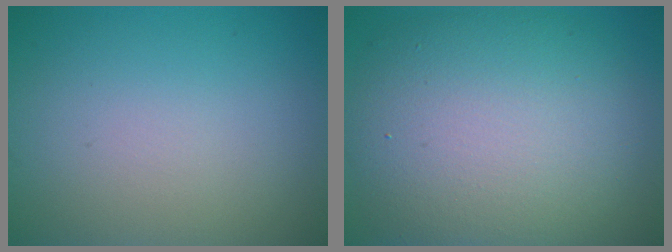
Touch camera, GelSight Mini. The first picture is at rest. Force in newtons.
{"total": 11.3, "press": 11.3, "slide": 0.7}